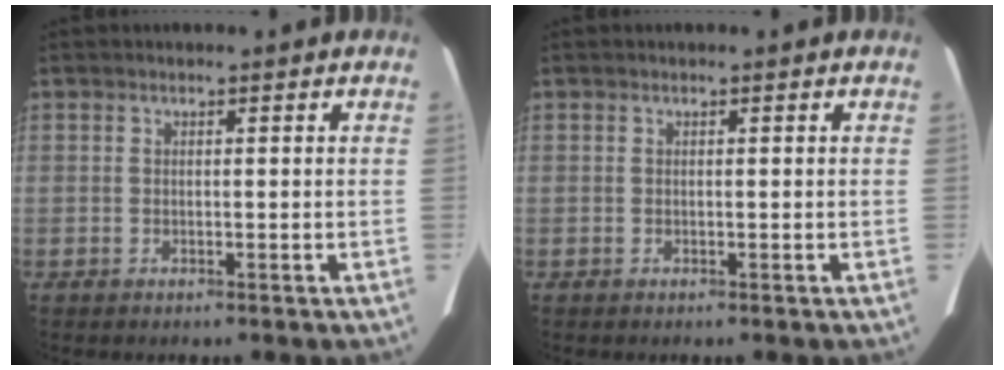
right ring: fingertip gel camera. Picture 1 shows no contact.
{"total": 0.0}